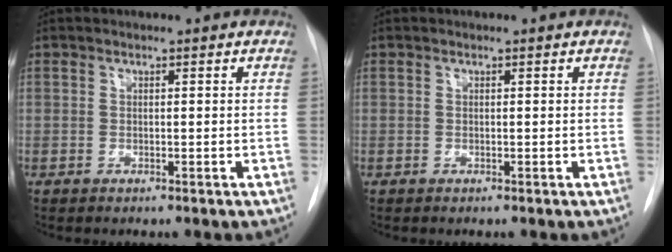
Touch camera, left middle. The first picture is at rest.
{"total": 0.0}